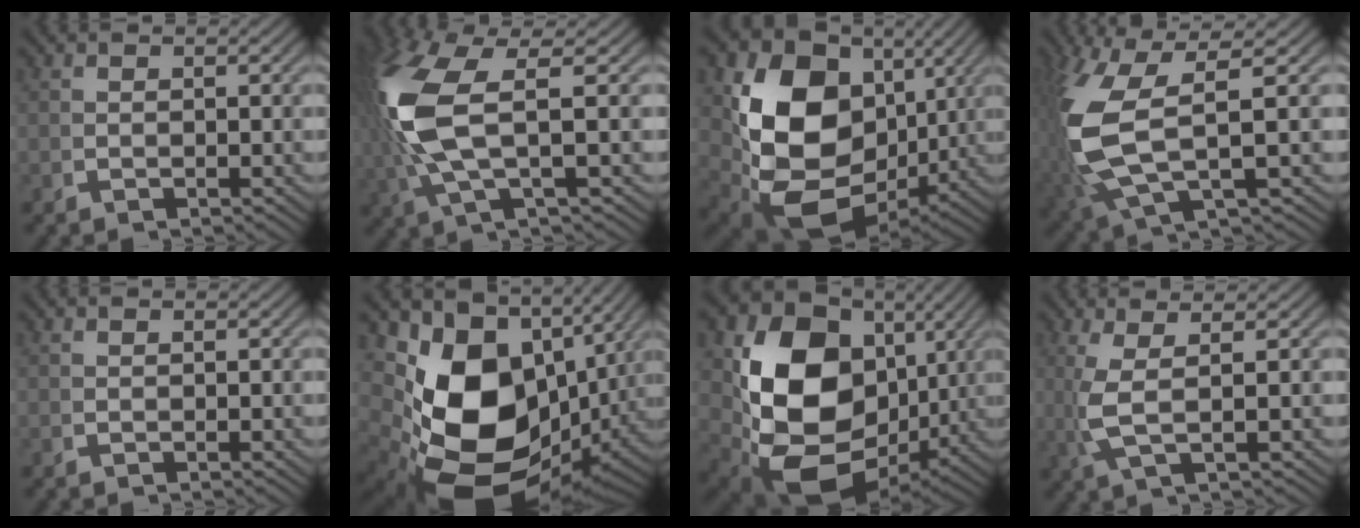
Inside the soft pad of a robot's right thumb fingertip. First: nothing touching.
{"total": 9.6, "force": [1.4, 4.1, 8.5], "torque": [-0.206, -0.001, 0.034]}
{"total": 21.3, "force": [-1.6, 15.4, 14.6], "torque": [-0.304, -0.087, 0.014]}
{"total": 10.7, "force": [-0.3, 5.8, 9.0], "torque": [-0.217, -0.027, 0.014]}
{"total": 0.0}
{"total": 20.9, "force": [-2.4, 13.7, 15.6], "torque": [-0.308, -0.077, 0.008]}
{"total": 23.9, "force": [-1.3, 17.1, 16.6], "torque": [-0.333, -0.089, 0.019]}
{"total": 4.4, "force": [1.1, 1.0, 4.1], "torque": [-0.100, 0.000, 0.031]}